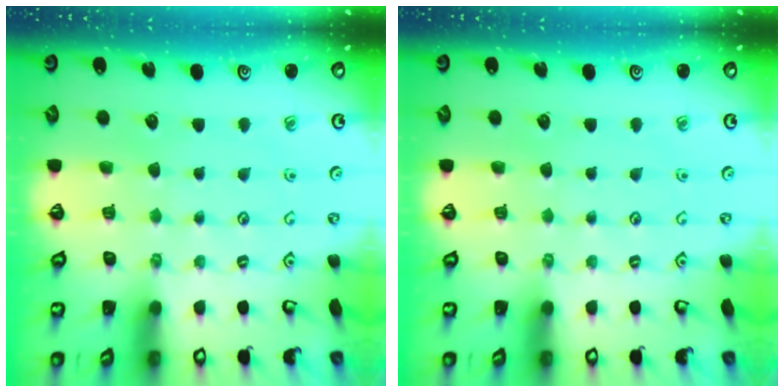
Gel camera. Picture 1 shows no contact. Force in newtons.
{"total": 0.0}